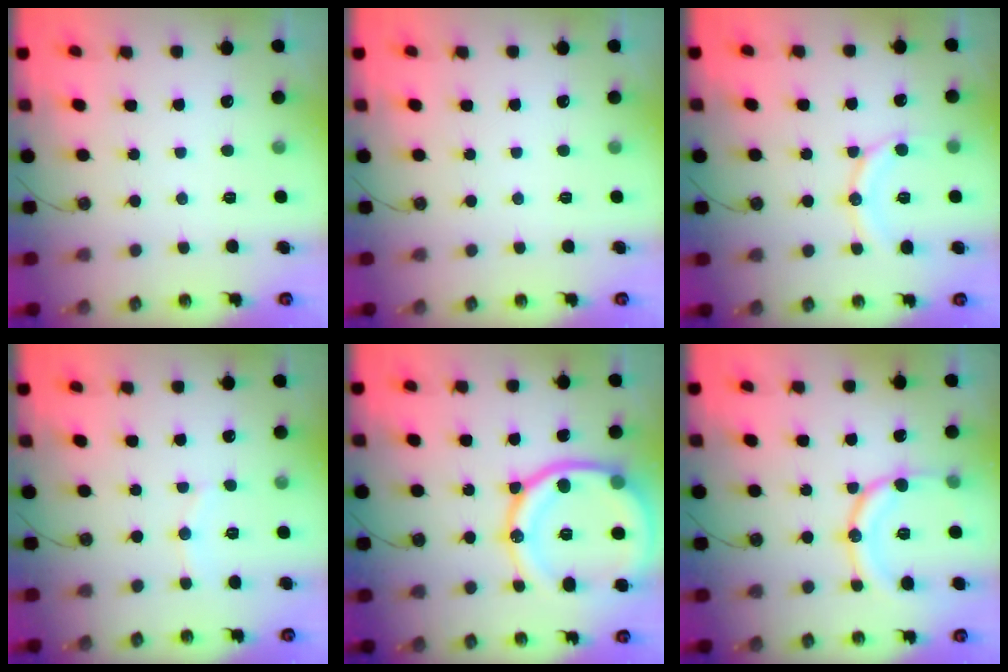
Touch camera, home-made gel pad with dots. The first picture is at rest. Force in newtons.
{"total": 0.0}
{"total": 11.9, "press": 11.8, "slide": 1.3}
{"total": 6.4, "press": 6.4, "slide": 0.6}
{"total": 23.0, "press": 22.9, "slide": 2.7}
{"total": 14.1, "press": 14.1, "slide": 0.5}